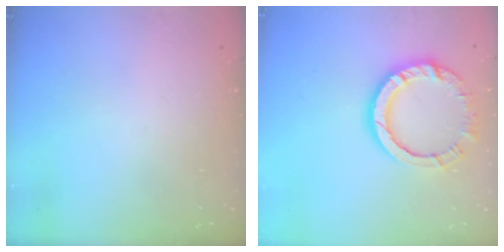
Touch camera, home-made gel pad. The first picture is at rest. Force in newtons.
{"total": 11.5, "press": 11.5, "slide": 1.0}